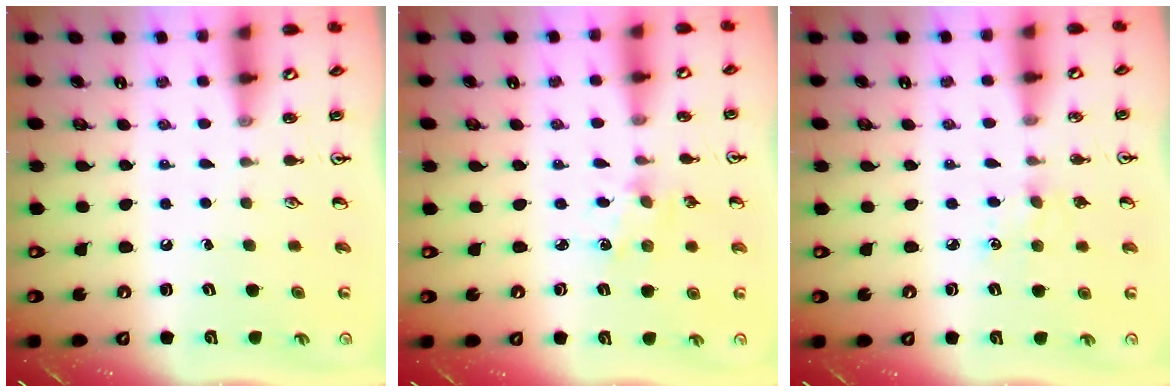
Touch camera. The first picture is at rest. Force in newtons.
{"total": 1.8, "press": 1.7, "slide": 0.4}
{"total": 4.4, "press": 4.4, "slide": 0.6}